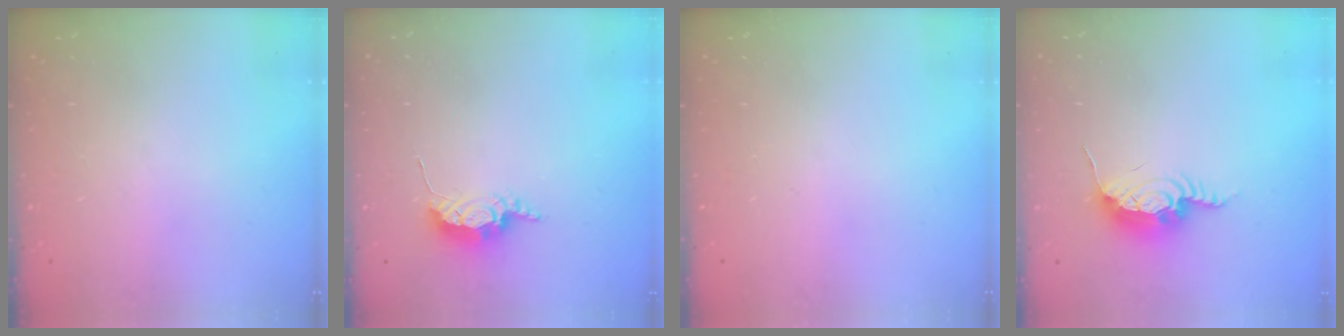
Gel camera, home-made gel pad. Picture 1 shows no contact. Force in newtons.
{"total": 6.3, "press": 6.2, "slide": 0.4}
{"total": 0.0}
{"total": 11.0, "press": 11.0, "slide": 1.0}